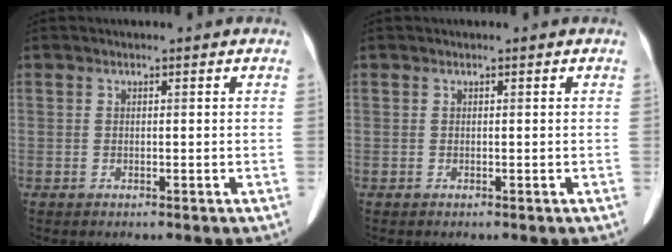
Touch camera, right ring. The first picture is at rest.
{"total": 0.0}